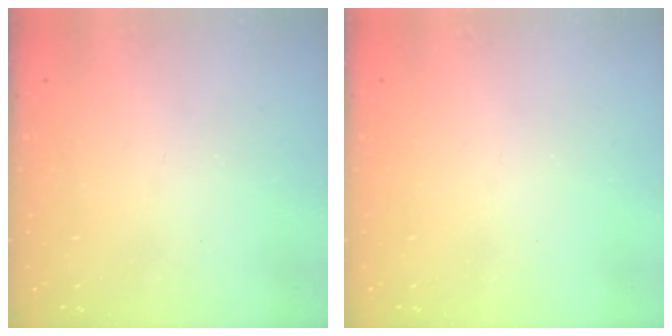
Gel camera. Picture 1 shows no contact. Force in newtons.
{"total": 0.0}